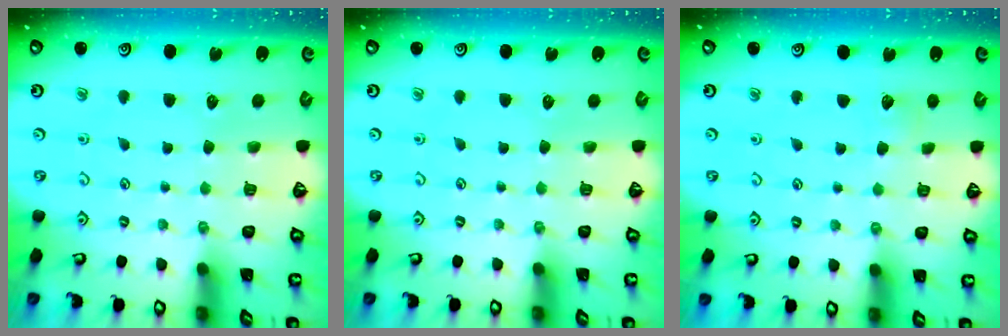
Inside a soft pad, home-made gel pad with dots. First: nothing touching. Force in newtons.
{"total": 0.0}
{"total": 3.4, "press": 3.4, "slide": 0.4}